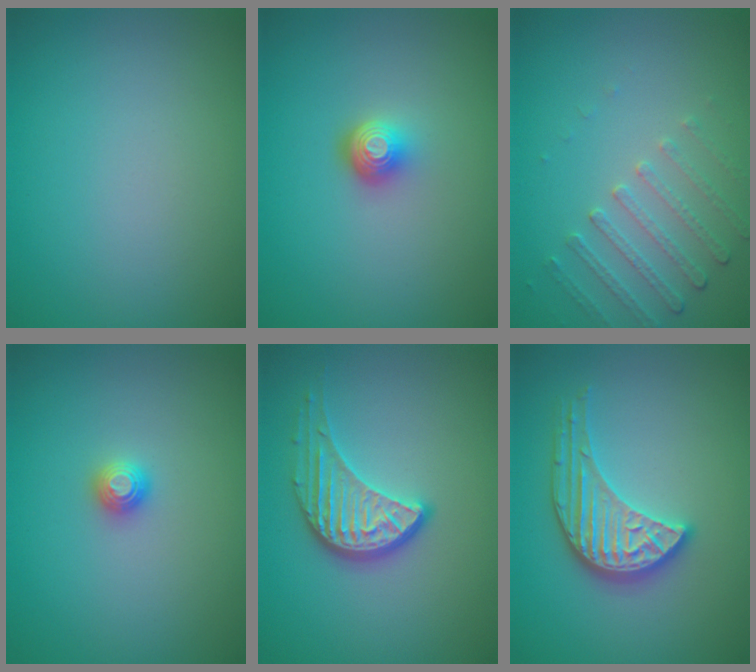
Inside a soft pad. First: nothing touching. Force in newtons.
{"total": 2.3, "press": 1.5, "slide": 1.7}
{"total": 1.9, "press": 1.5, "slide": 1.2}
{"total": 1.2, "press": 1.1, "slide": 0.3}
{"total": 3.7, "press": 3.0, "slide": 2.2}
{"total": 3.9, "press": 3.5, "slide": 1.6}